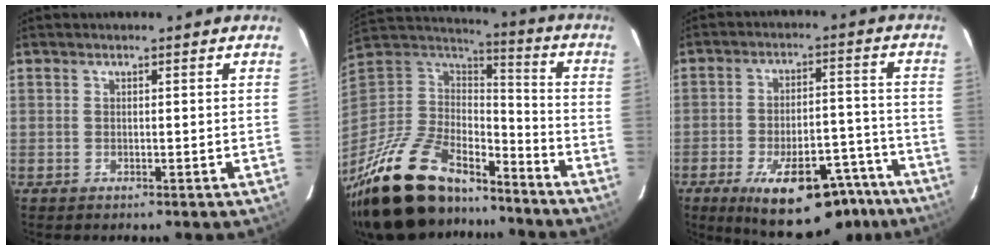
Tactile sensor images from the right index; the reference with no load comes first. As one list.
[{"total": 29.8, "force": [-21.6, 12.7, 16.1], "torque": [-0.338, -0.010, -0.355]}, {"total": 20.4, "force": [-13.9, 8.2, 12.6], "torque": [-0.198, 0.001, -0.182]}]